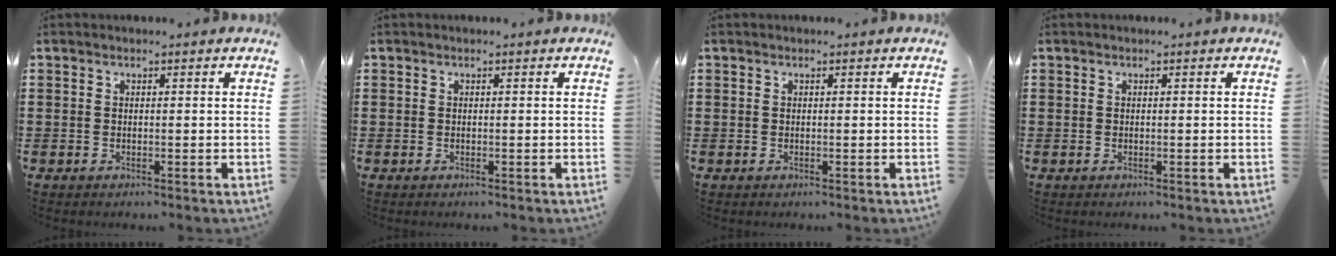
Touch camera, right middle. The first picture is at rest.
{"total": 0.0}
{"total": 0.0}
{"total": 0.0}